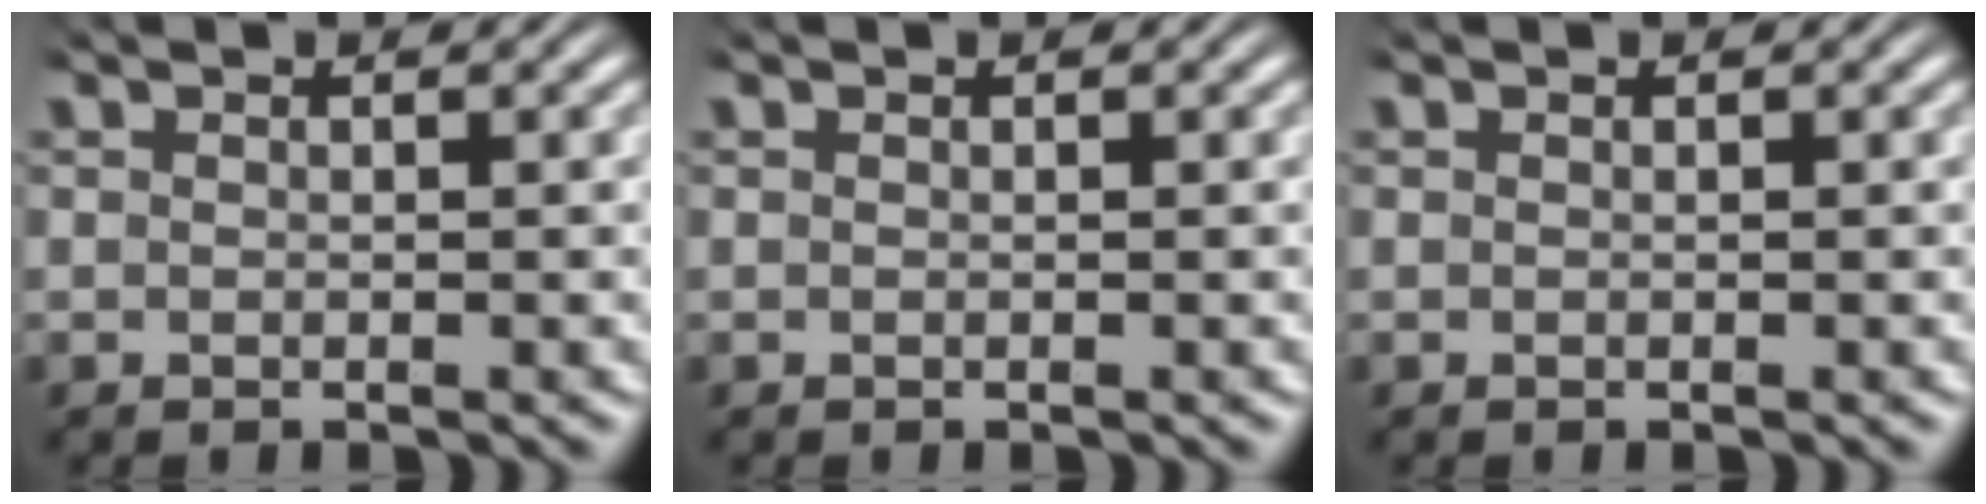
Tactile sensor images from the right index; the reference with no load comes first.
{"total": 0.0}
{"total": 0.0}